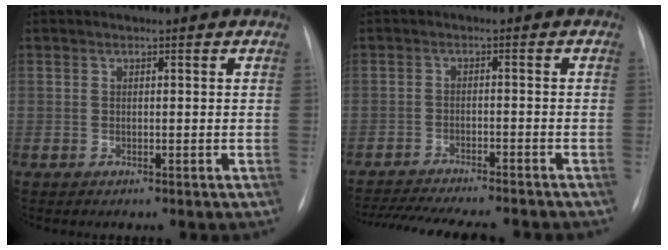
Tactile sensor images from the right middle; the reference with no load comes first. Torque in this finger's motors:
{"motor_torque": [1.05, -1.09, 0.15, 0.06]}